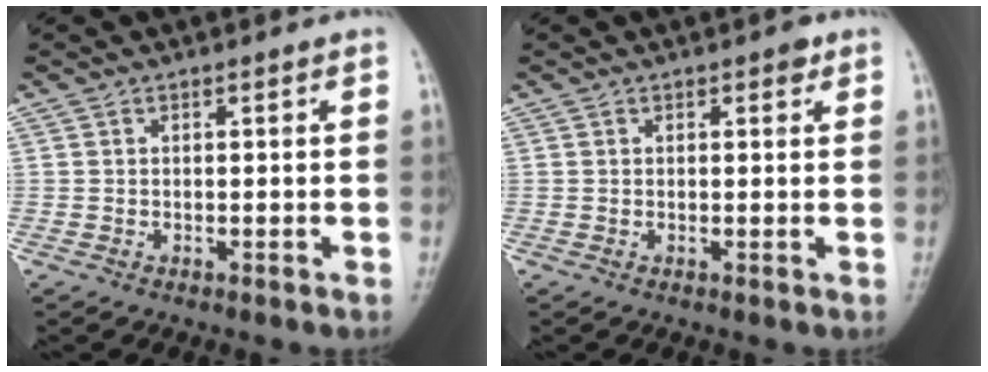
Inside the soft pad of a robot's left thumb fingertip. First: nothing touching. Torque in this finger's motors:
{"motor_torque": [2.57, 2.46, 0.24, 0.16, 0.02]}